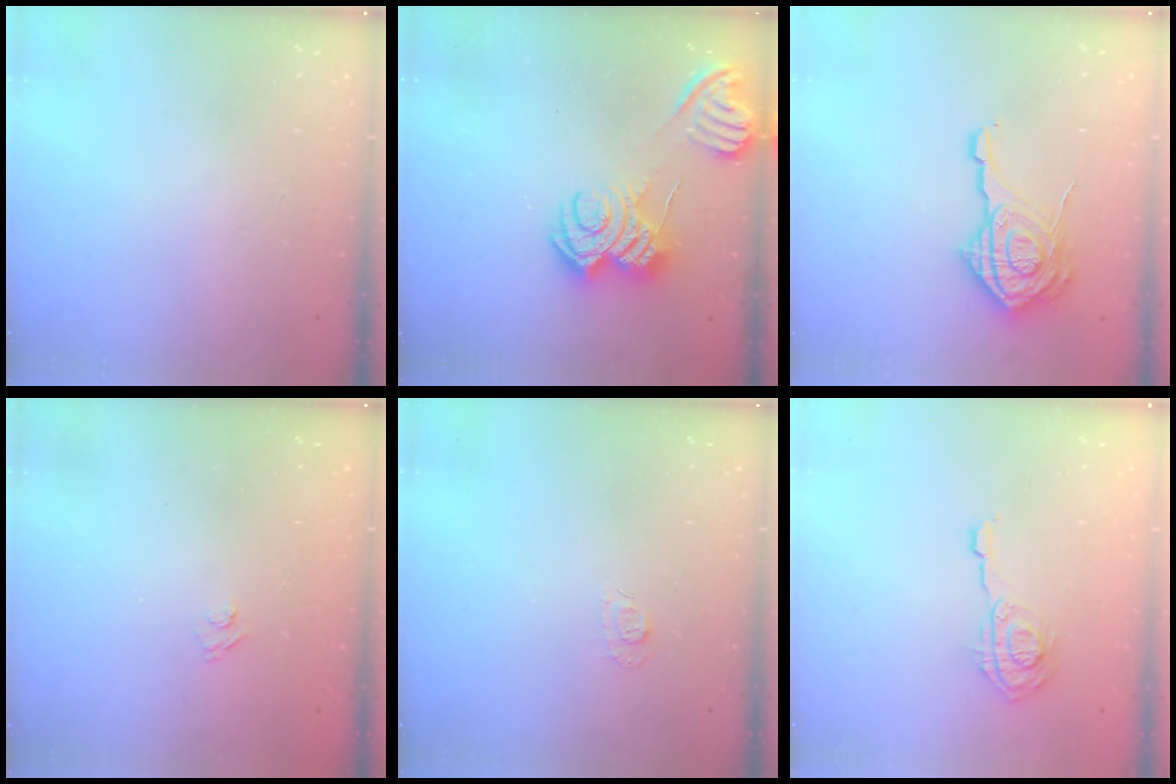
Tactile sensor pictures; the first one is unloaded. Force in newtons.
{"total": 9.0, "press": 9.0, "slide": 0.7}
{"total": 17.6, "press": 17.6, "slide": 1.2}
{"total": 2.7, "press": 2.5, "slide": 0.9}
{"total": 5.5, "press": 5.4, "slide": 0.6}
{"total": 9.7, "press": 9.7, "slide": 0.5}